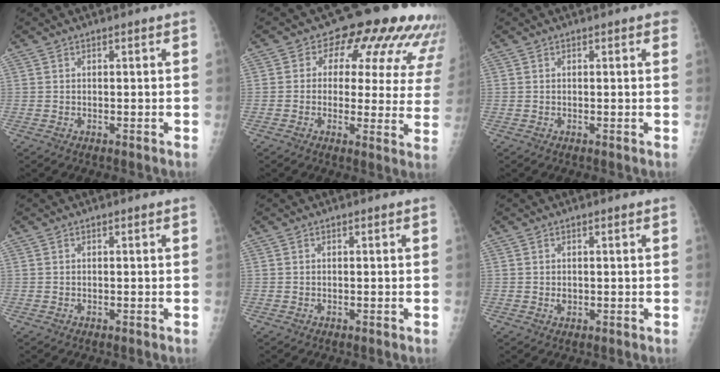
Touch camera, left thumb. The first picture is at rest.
{"total": 16.7, "force": [9.5, 9.4, 10.1], "torque": [-0.069, -0.024, 0.088]}
{"total": 1.7, "force": [1.2, 0.5, 1.2], "torque": [-0.007, 0.004, 0.010]}
{"total": 0.0}
{"total": 0.0}
{"total": 1.2, "force": [0.4, 0.8, 0.9], "torque": [-0.012, -0.003, 0.012]}